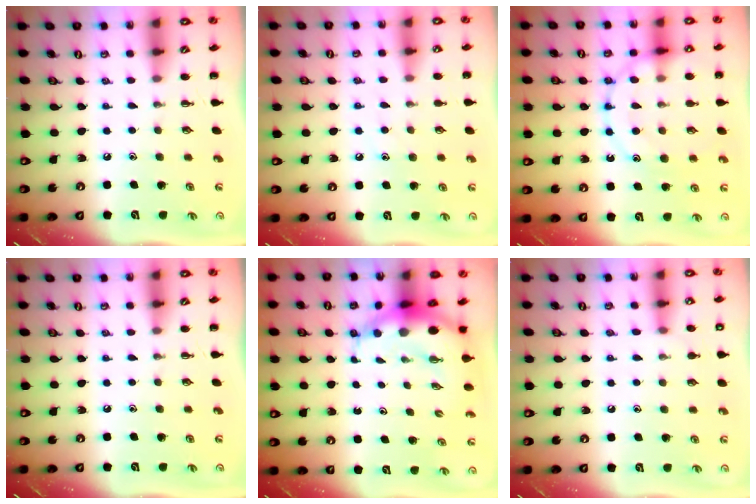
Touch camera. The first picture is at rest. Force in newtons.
{"total": 6.1, "press": 6.0, "slide": 1.2}
{"total": 15.1, "press": 15.0, "slide": 1.4}
{"total": 0.0}
{"total": 6.8, "press": 6.5, "slide": 1.8}
{"total": 6.7, "press": 6.4, "slide": 2.3}